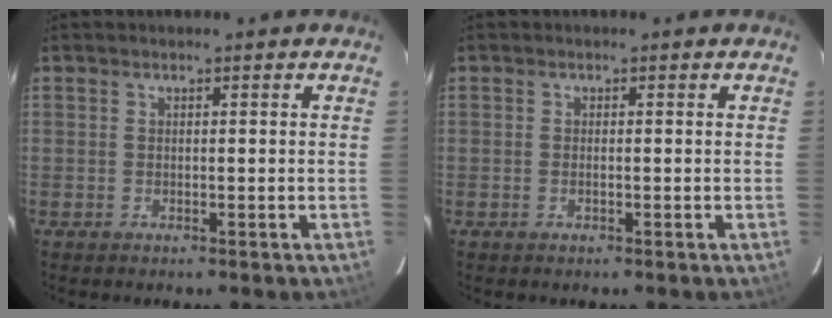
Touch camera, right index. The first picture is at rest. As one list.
[{"total": 0.7, "force": [-0.2, 0.0, 0.6], "torque": [-0.013, 0.001, -0.005]}]